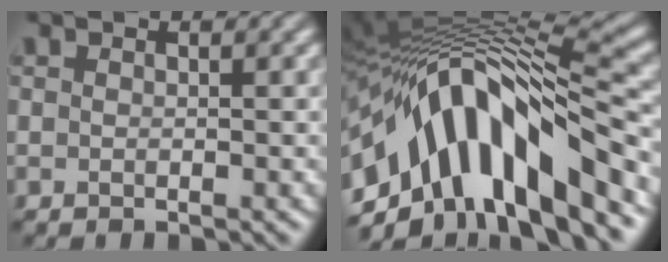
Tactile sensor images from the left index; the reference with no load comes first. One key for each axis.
{"total": 14.0, "fx": -4.7, "fy": 5.7, "fz": 11.8, "tx": -0.194, "ty": 0.017, "tz": -0.072}